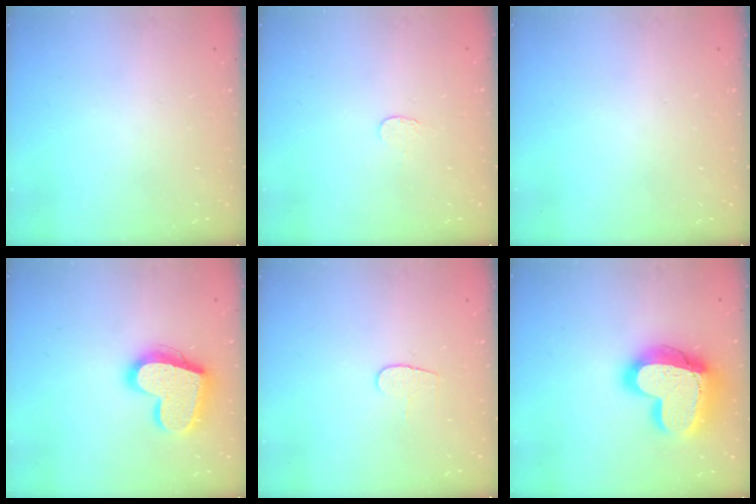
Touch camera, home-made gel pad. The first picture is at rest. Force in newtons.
{"total": 3.2, "press": 3.1, "slide": 0.3}
{"total": 0.0}
{"total": 20.3, "press": 20.3, "slide": 1.5}
{"total": 5.1, "press": 5.1, "slide": 0.5}
{"total": 23.4, "press": 23.3, "slide": 1.9}